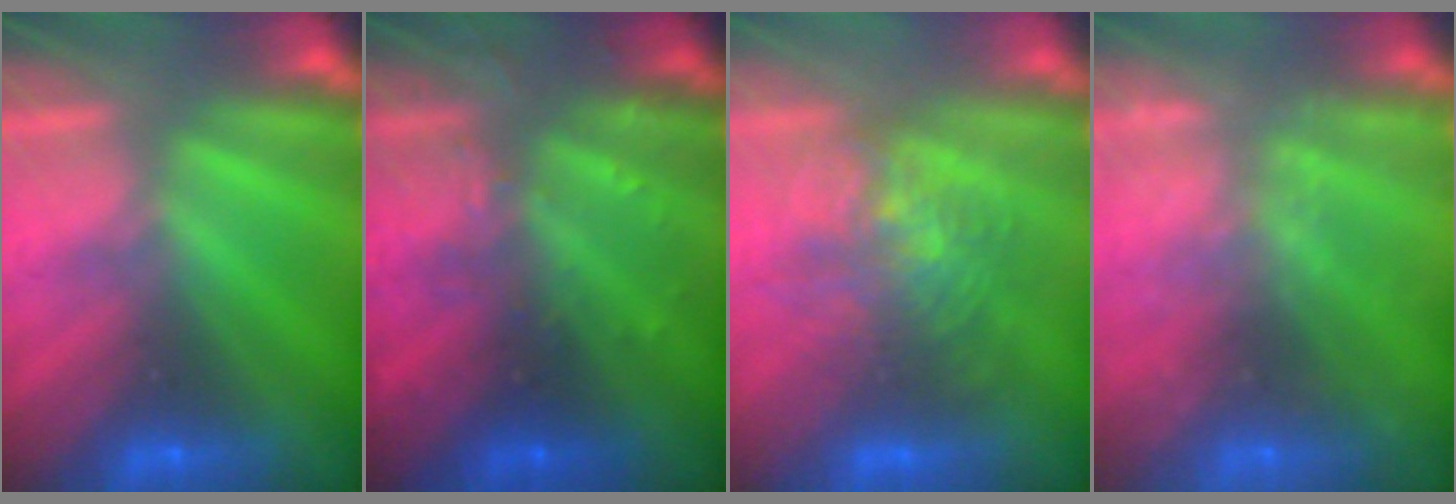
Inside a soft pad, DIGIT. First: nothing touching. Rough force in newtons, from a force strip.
{"total": 2.9}
{"total": 3.7}
{"total": 7.2}